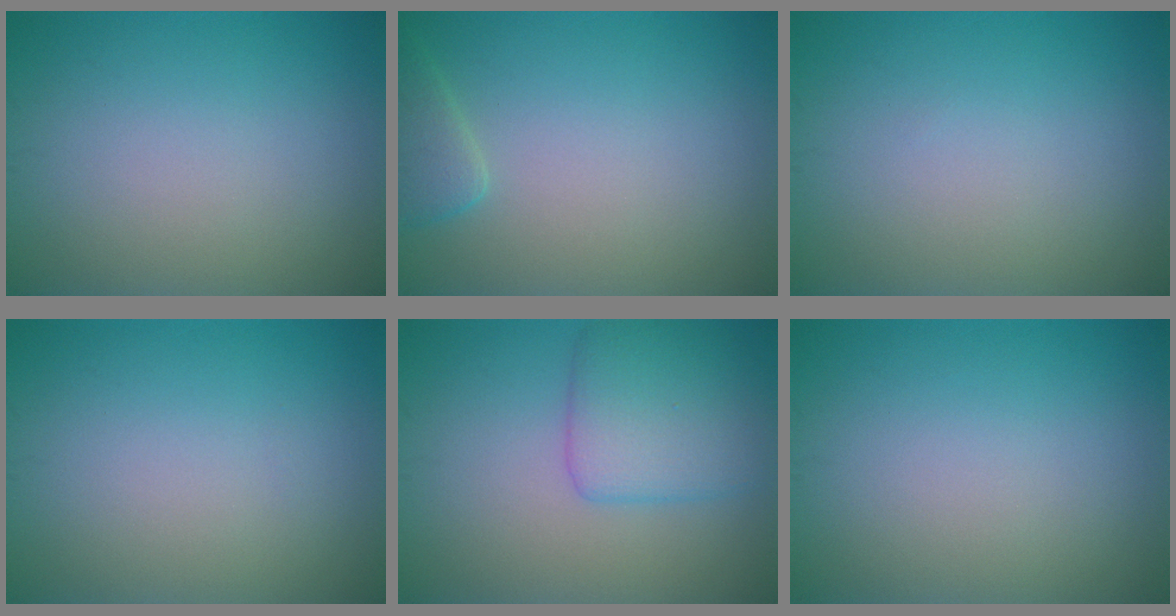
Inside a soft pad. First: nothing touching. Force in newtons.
{"total": 2.0, "press": 2.0, "slide": 0.2}
{"total": 0.0}
{"total": 0.0}
{"total": 4.5, "press": 4.5, "slide": 0.1}
{"total": 0.0}